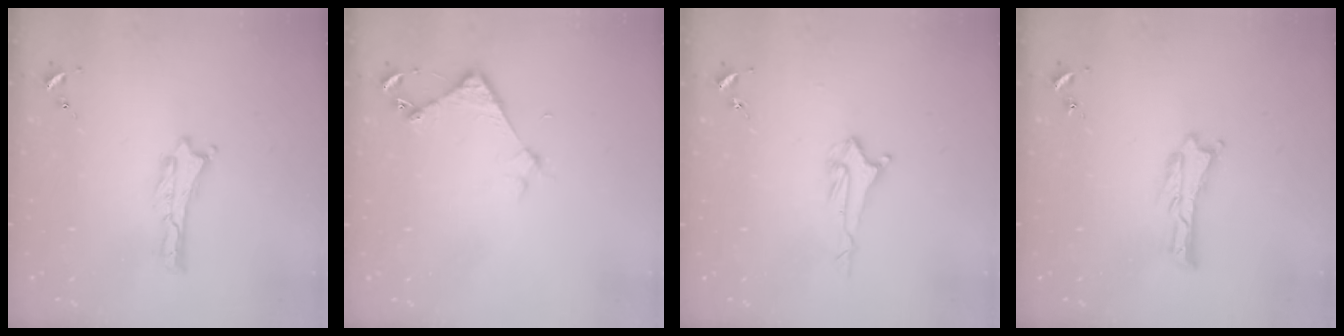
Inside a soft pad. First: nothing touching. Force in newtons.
{"total": 3.7, "press": 3.7, "slide": 0.3}
{"total": 2.1, "press": 2.0, "slide": 0.4}
{"total": 0.0}